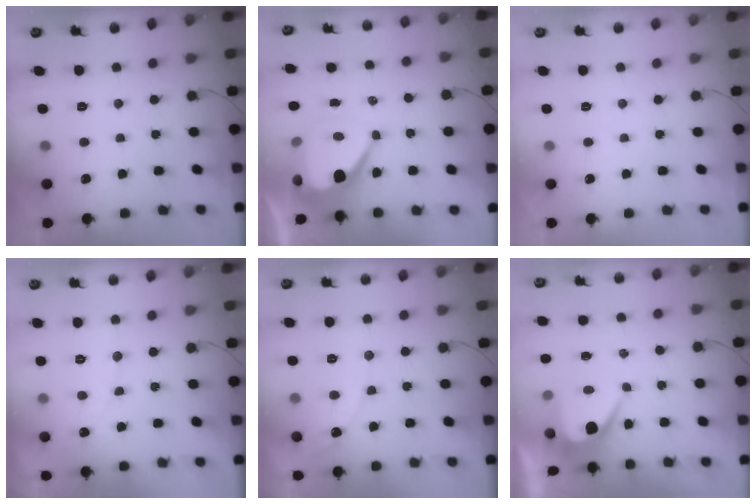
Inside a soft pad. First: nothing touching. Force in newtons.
{"total": 11.7, "press": 11.6, "slide": 0.7}
{"total": 0.0}
{"total": 3.9, "press": 3.9, "slide": 0.3}
{"total": 5.5, "press": 5.5, "slide": 0.3}
{"total": 6.8, "press": 6.8, "slide": 0.6}